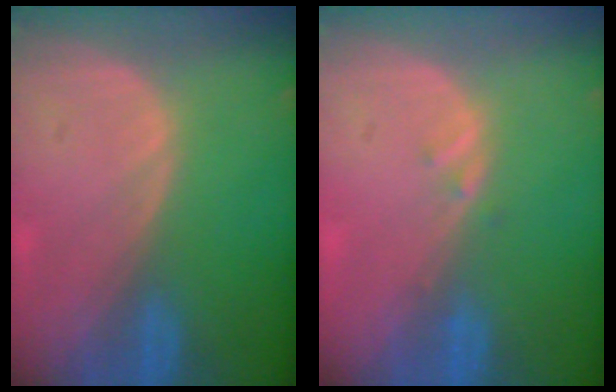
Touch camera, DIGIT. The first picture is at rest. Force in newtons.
{"total": 1.0, "press": 0.9, "slide": 0.5}